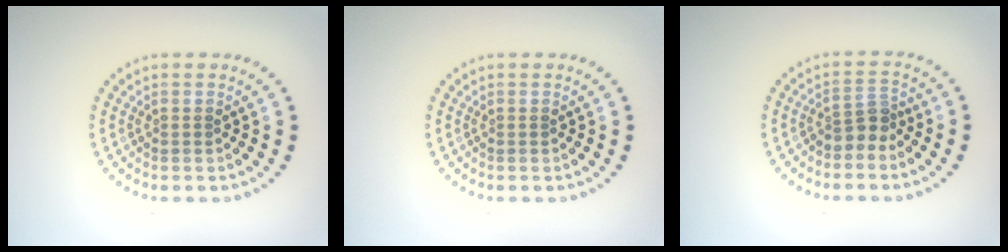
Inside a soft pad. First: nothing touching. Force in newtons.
{"total": 0.0}
{"total": 2.3, "press": 1.8, "slide": 1.5}